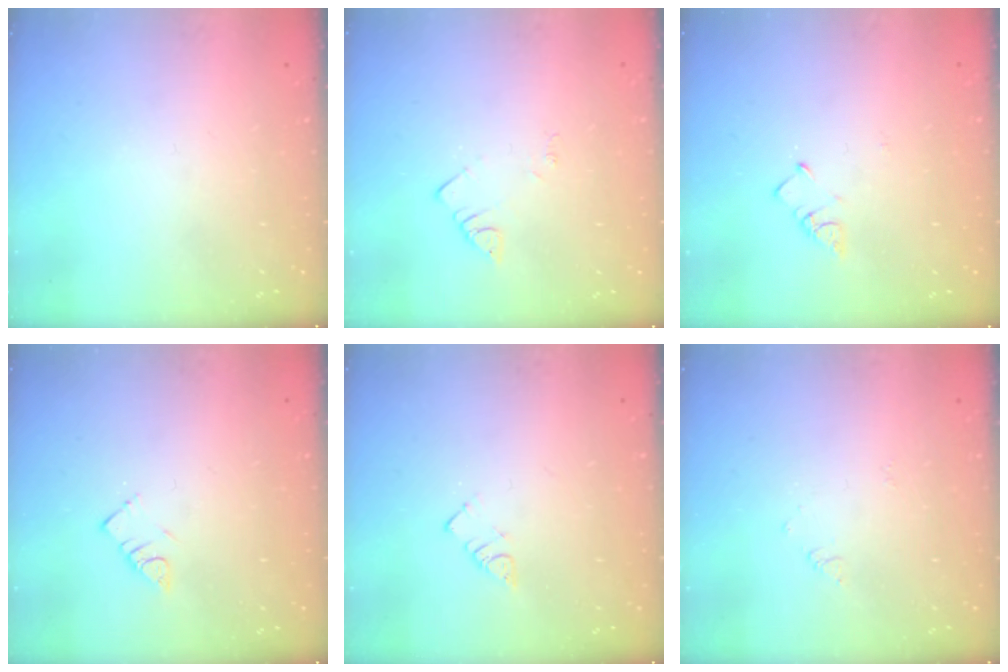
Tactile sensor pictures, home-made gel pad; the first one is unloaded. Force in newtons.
{"total": 2.2, "press": 2.2, "slide": 0.4}
{"total": 3.0, "press": 3.0, "slide": 0.4}
{"total": 3.3, "press": 3.3, "slide": 0.5}
{"total": 2.8, "press": 2.8, "slide": 0.2}
{"total": 2.7, "press": 2.7, "slide": 0.4}